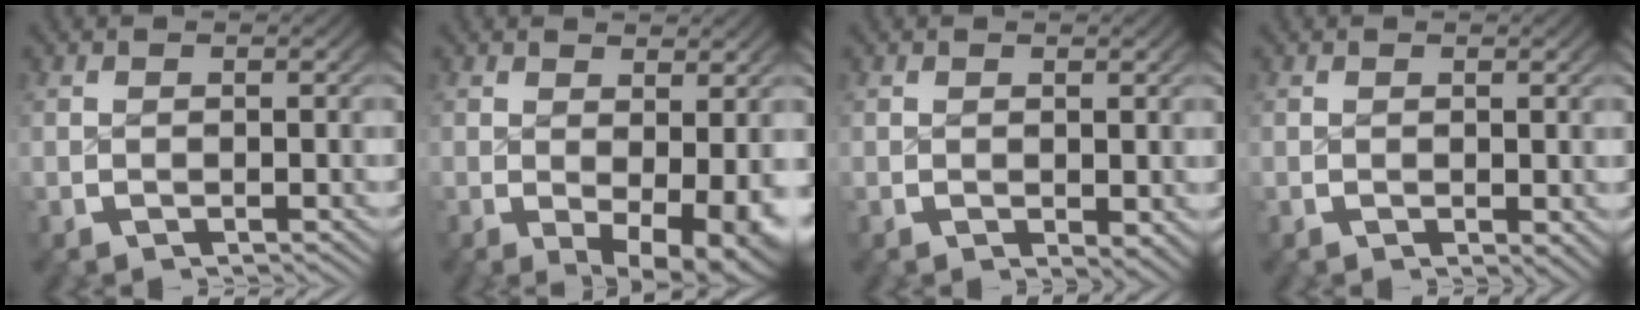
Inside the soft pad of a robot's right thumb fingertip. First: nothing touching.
{"total": 6.1, "force": [-0.6, 3.5, 5.0], "torque": [-0.077, -0.031, 0.004]}
{"total": 1.3, "force": [0.3, 0.8, 1.0], "torque": [-0.006, -0.006, 0.010]}
{"total": 0.9, "force": [0.1, 0.5, 0.7], "torque": [-0.002, -0.004, 0.006]}